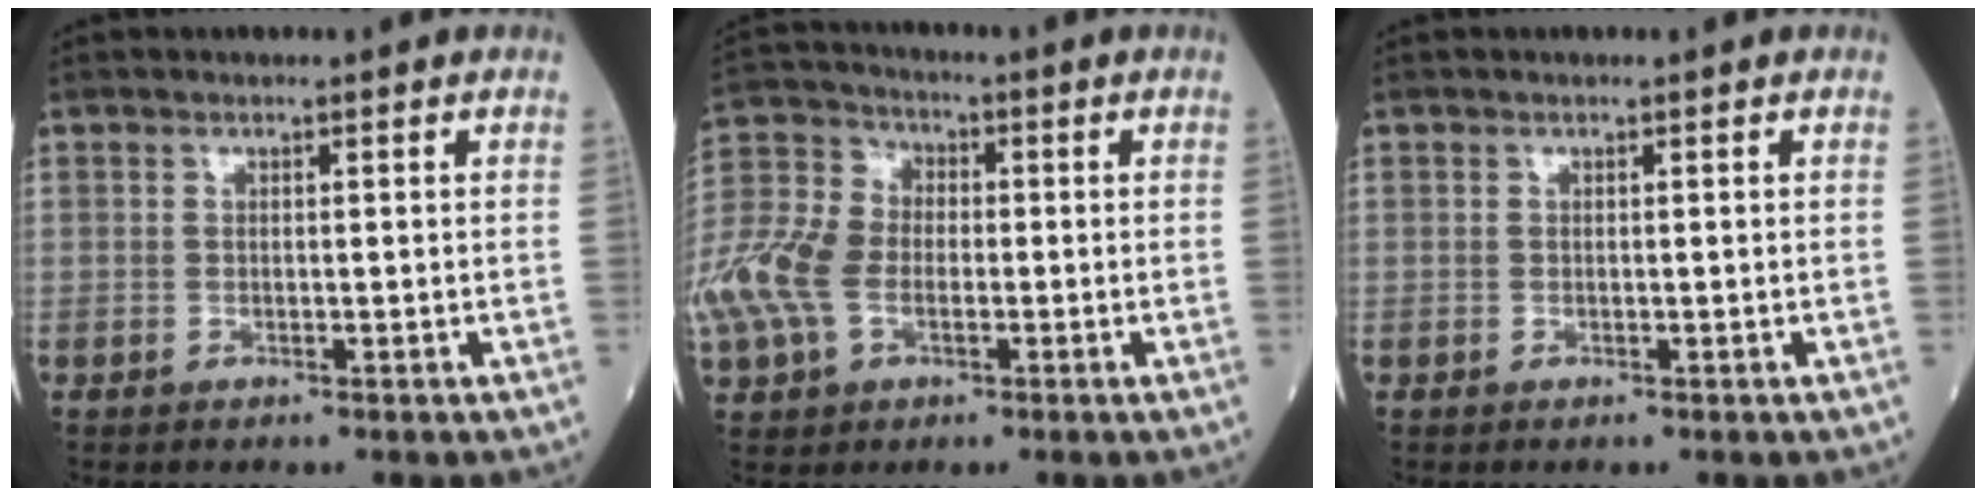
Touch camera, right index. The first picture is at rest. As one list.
[{"total": 14.6, "force": [-3.0, 9.9, 10.3], "torque": [-0.266, 0.014, -0.061]}, {"total": 0.0}]